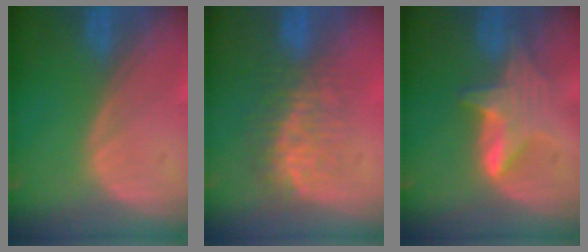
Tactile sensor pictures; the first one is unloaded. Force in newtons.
{"total": 8.1, "press": 7.4, "slide": 3.2}
{"total": 5.8, "press": 5.7, "slide": 0.7}